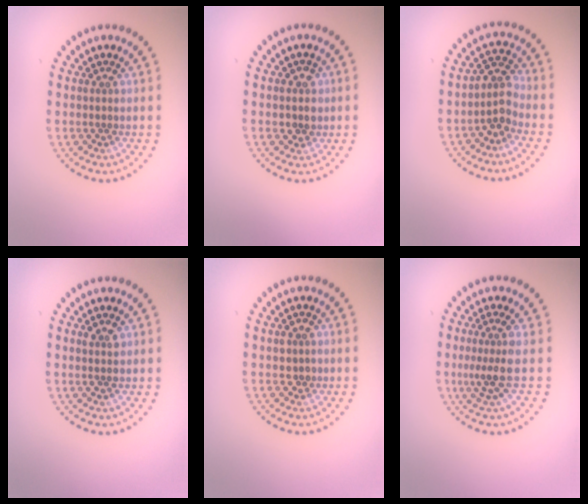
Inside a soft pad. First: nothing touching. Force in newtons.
{"total": 2.0, "press": 1.8, "slide": 0.8}
{"total": 2.7, "press": 2.1, "slide": 1.6}
{"total": 1.2, "press": 1.2, "slide": 0.1}
{"total": 1.4, "press": 1.3, "slide": 0.5}
{"total": 2.7, "press": 2.0, "slide": 1.8}